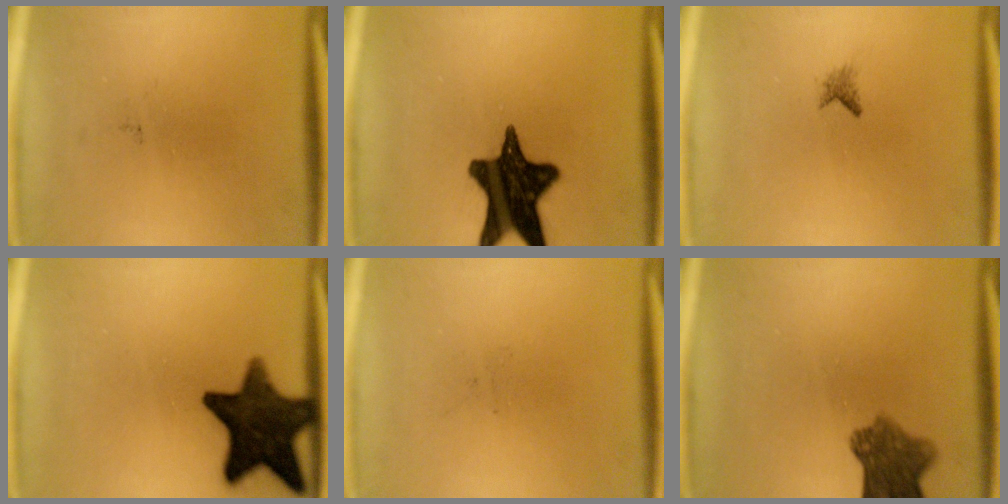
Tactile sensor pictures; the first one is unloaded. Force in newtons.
{"total": 16.5}
{"total": 0.9}
{"total": 14.4}
{"total": 0.0}
{"total": 7.3}